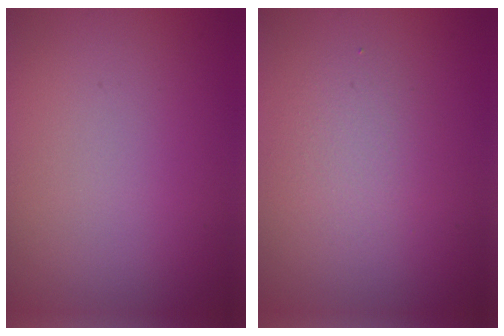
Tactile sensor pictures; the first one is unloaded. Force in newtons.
{"total": 2.2, "press": 2.1, "slide": 0.2}